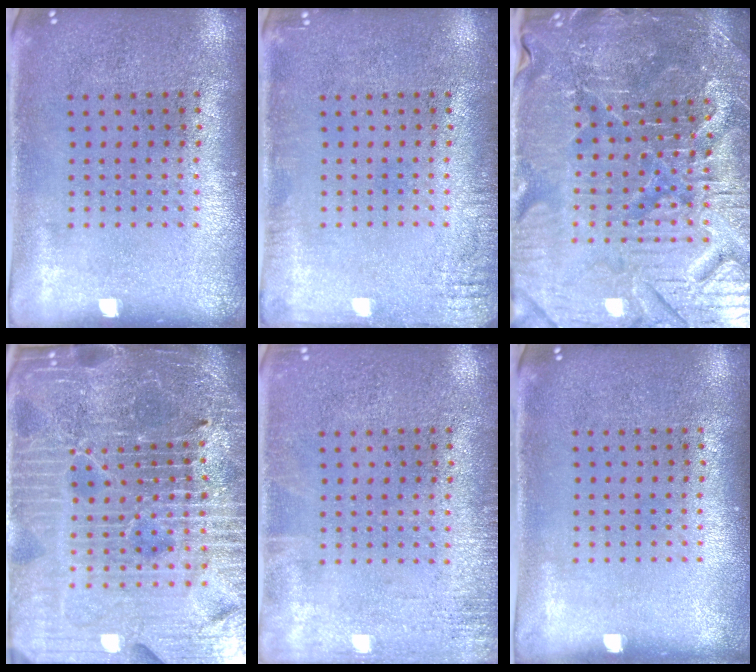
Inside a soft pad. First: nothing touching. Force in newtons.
{"total": 1.7, "press": 1.7, "slide": 0.2}
{"total": 5.1, "press": 4.9, "slide": 1.3}
{"total": 6.9, "press": 6.0, "slide": 3.3}
{"total": 1.5, "press": 1.5, "slide": 0.2}
{"total": 0.0}